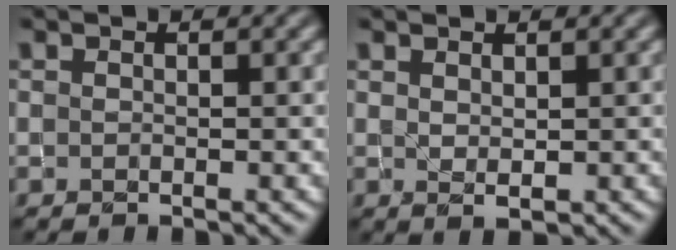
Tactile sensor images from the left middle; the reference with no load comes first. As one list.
[{"total": 1.0, "force": [0.8, 0.3, 0.5], "torque": [-0.013, -0.001, 0.020]}]